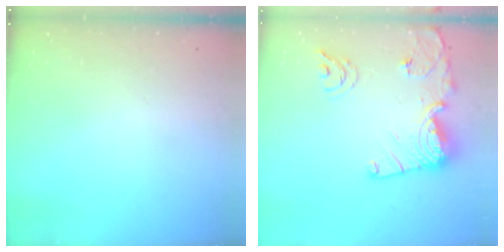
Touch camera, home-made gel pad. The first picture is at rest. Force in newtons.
{"total": 16.5, "press": 16.5, "slide": 1.7}